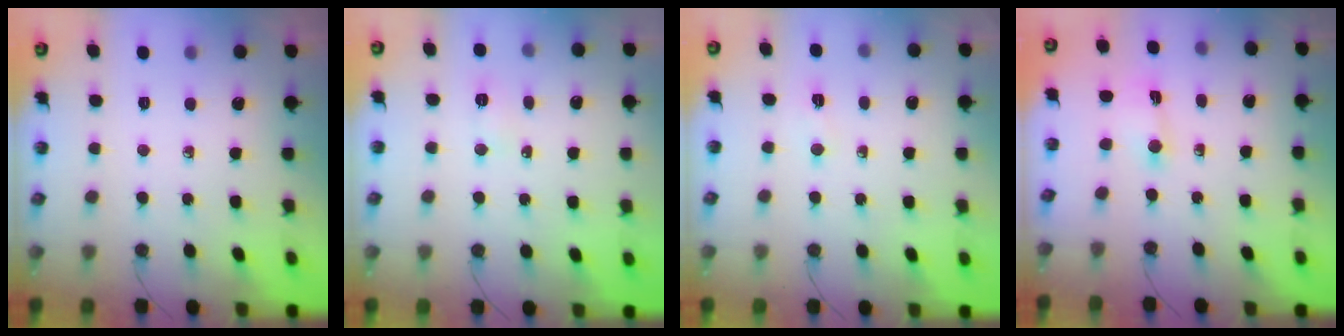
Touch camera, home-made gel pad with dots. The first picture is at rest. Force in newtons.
{"total": 4.0, "press": 3.9, "slide": 0.4}
{"total": 4.1, "press": 2.2, "slide": 3.4}
{"total": 1.6, "press": 1.6, "slide": 0.2}